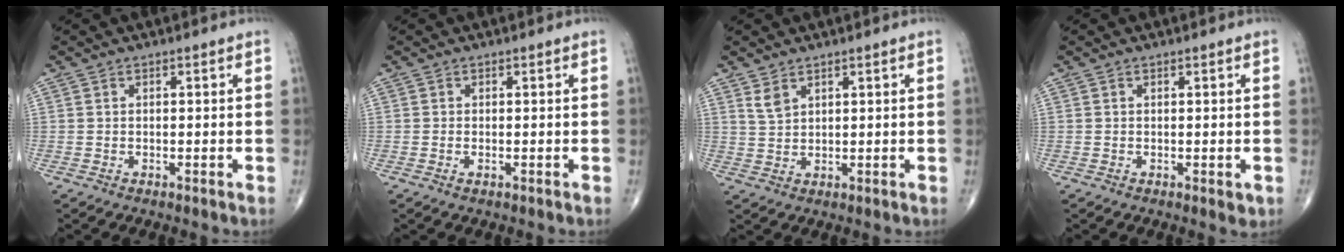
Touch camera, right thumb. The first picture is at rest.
{"total": 0.7, "force": [-0.2, 0.3, 0.6], "torque": [-0.008, -0.001, -0.005]}
{"total": 2.7, "force": [1.9, 1.3, 1.4], "torque": [-0.025, -0.008, 0.045]}
{"total": 1.9, "force": [-0.5, 0.9, 1.6], "torque": [-0.008, -0.001, -0.005]}